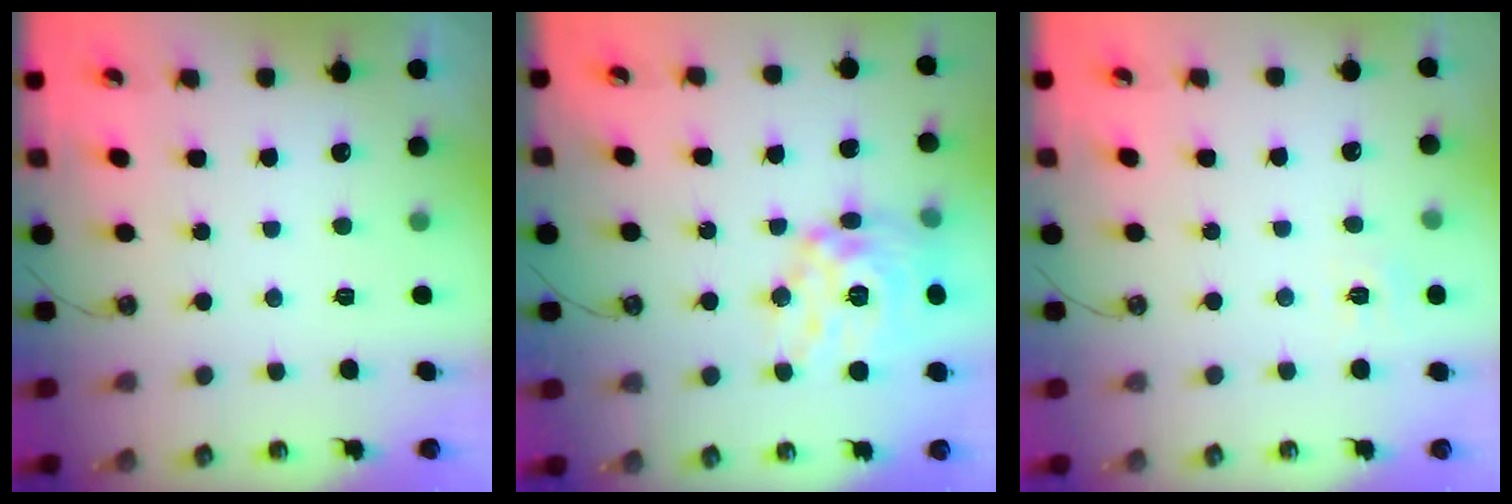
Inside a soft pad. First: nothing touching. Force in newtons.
{"total": 17.3, "press": 17.2, "slide": 1.5}
{"total": 5.6, "press": 5.6, "slide": 0.1}